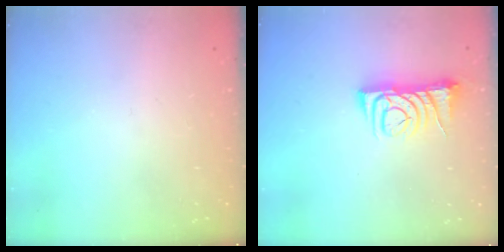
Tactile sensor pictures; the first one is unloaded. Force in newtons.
{"total": 6.7, "press": 6.7, "slide": 0.4}